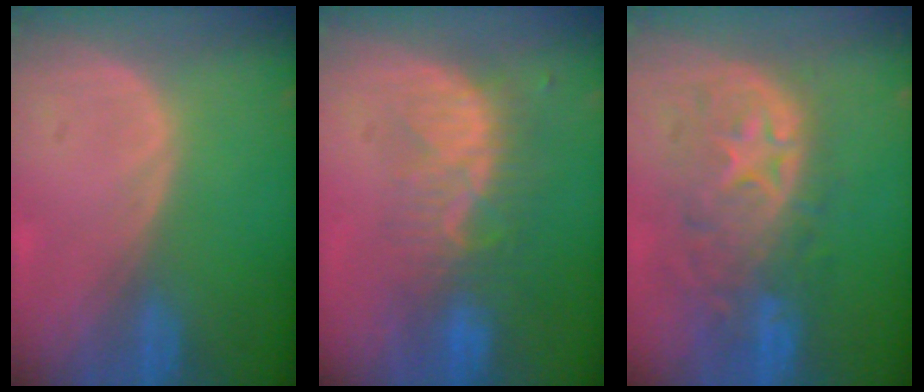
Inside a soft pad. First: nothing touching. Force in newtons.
{"total": 8.1, "press": 7.3, "slide": 3.6}
{"total": 10.4, "press": 9.4, "slide": 4.3}